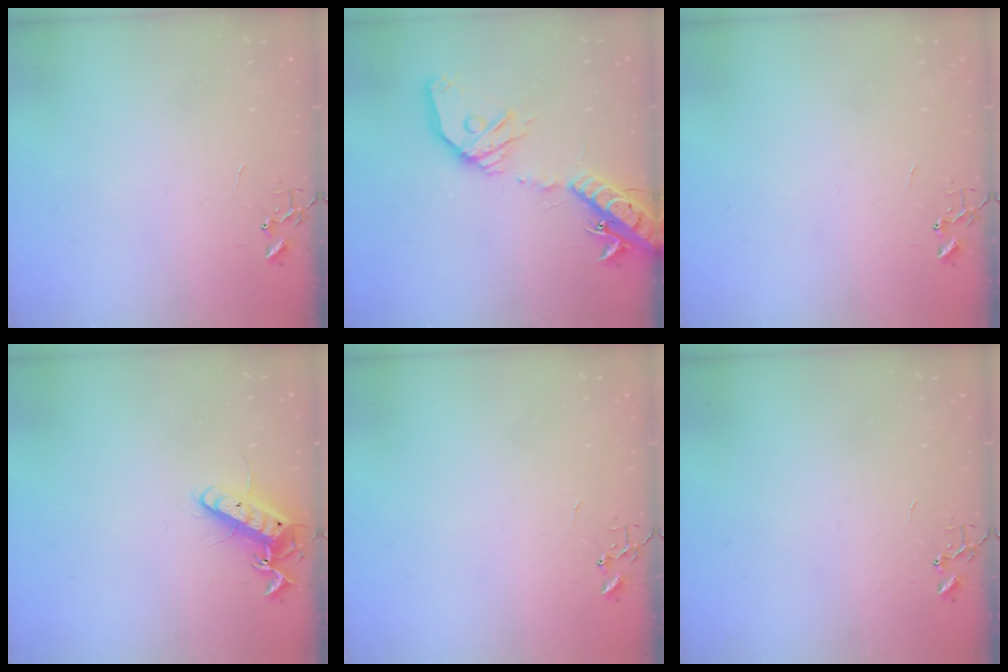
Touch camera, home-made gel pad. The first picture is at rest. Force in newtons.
{"total": 20.1, "press": 19.7, "slide": 3.9}
{"total": 0.0}
{"total": 12.4, "press": 12.4, "slide": 1.1}
{"total": 0.0}
{"total": 0.0}